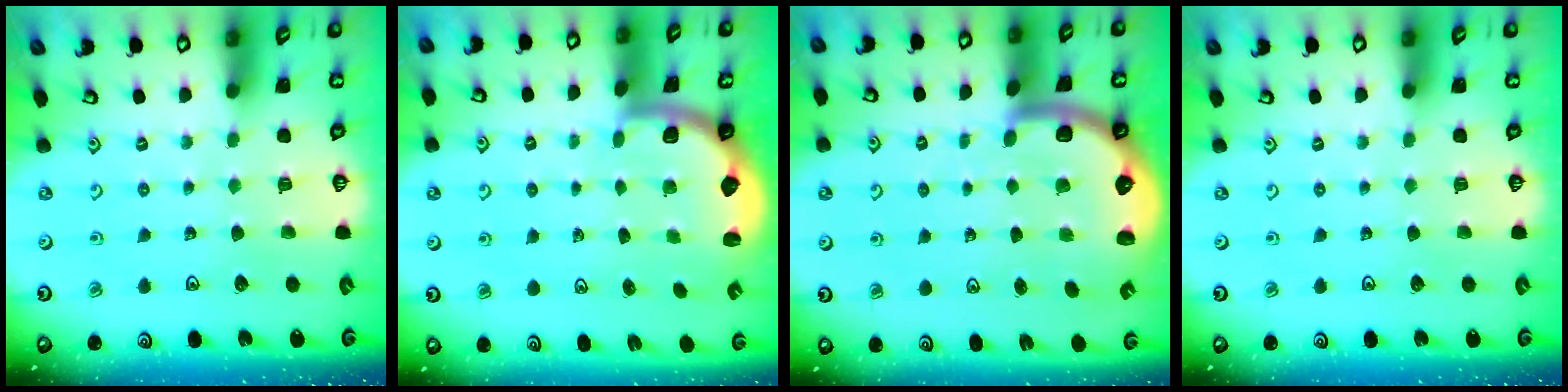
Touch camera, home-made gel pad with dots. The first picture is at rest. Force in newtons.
{"total": 1.9, "press": 1.8, "slide": 0.5}
{"total": 5.7, "press": 5.3, "slide": 2.0}
{"total": 0.0}